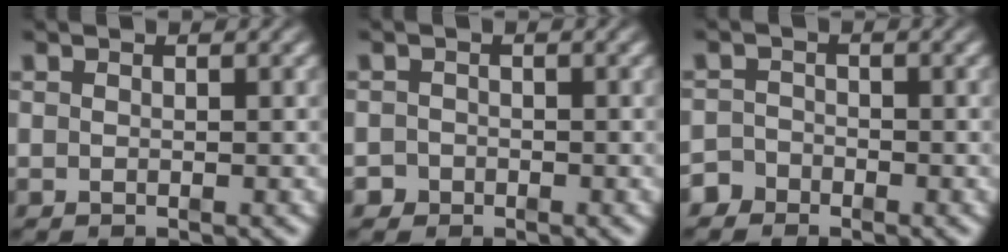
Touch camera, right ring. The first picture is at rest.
{"total": 2.3, "force": [-1.5, 1.7, -0.2], "torque": [-0.001, -0.017, -0.023]}
{"total": 2.7, "force": [-2.3, 1.5, -0.1], "torque": [0.002, -0.014, -0.039]}